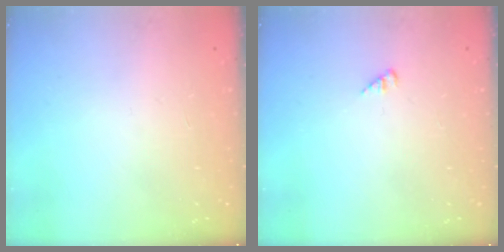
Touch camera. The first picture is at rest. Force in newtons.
{"total": 2.1, "press": 2.1, "slide": 0.3}